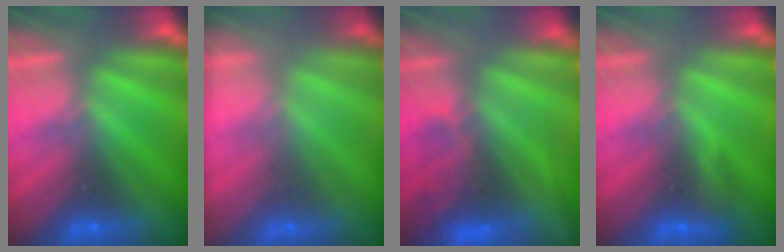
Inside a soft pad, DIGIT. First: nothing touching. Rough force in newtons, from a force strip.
{"total": 1.6}
{"total": 4.6}
{"total": 2.9}